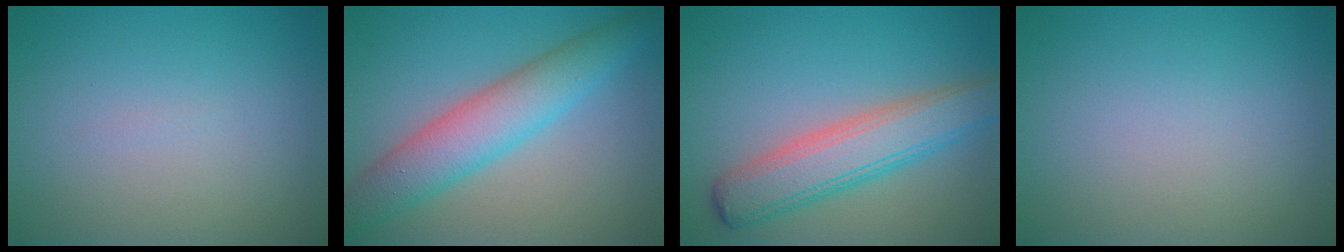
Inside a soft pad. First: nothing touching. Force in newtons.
{"total": 6.0, "press": 6.0, "slide": 0.2}
{"total": 5.9, "press": 5.9, "slide": 0.2}
{"total": 0.0}